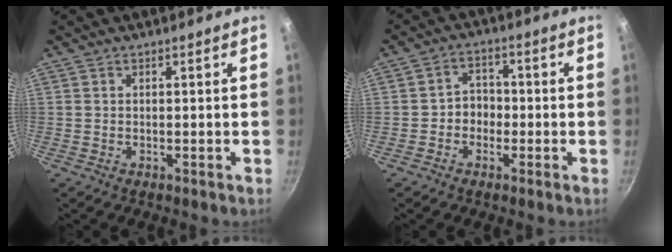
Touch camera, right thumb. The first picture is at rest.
{"total": 4.5, "force": [-1.2, 3.8, 2.0], "torque": [0.001, 0.019, -0.025]}